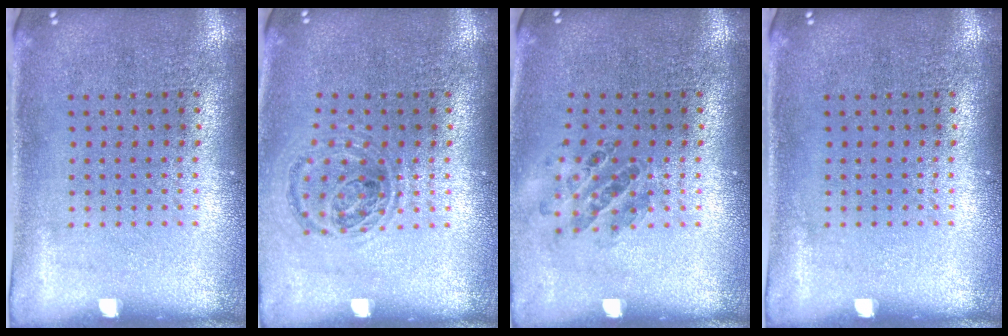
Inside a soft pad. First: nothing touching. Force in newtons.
{"total": 0.9, "press": 0.9, "slide": 0.2}
{"total": 0.8, "press": 0.8, "slide": 0.1}
{"total": 0.0}